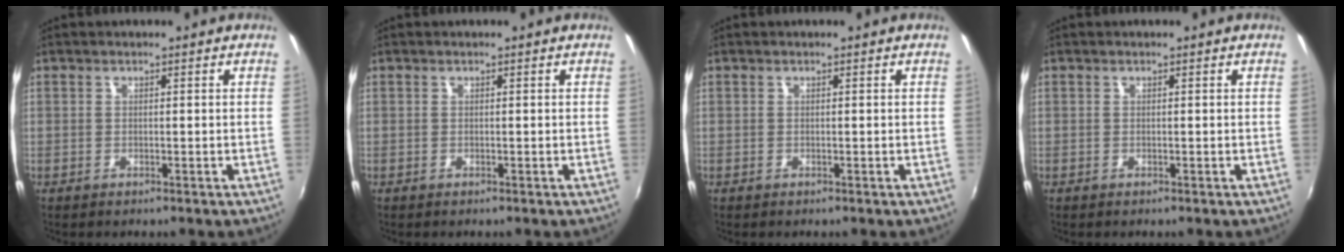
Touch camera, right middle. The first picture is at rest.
{"total": 0.0}
{"total": 0.0}
{"total": 0.0}